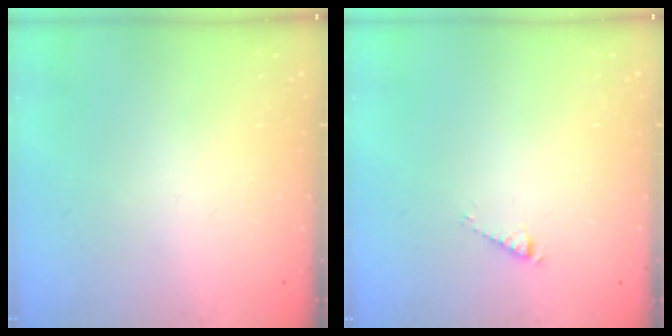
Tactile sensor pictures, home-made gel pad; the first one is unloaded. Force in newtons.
{"total": 2.6, "press": 2.6, "slide": 0.2}